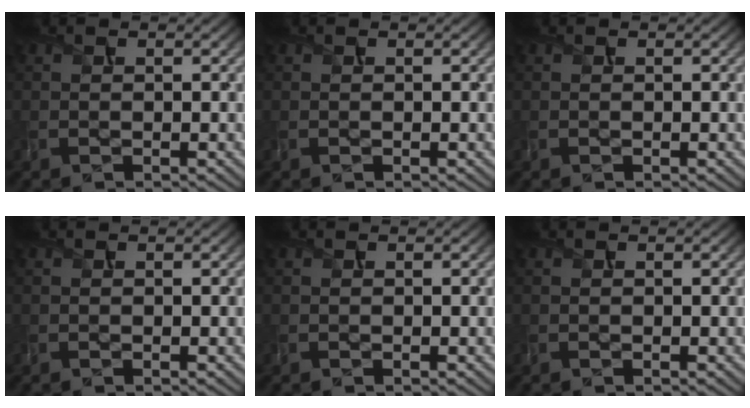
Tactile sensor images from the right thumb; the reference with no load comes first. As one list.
[{"total": 0.0}, {"total": 0.0}, {"total": 0.0}, {"total": 0.0}, {"total": 0.0}]